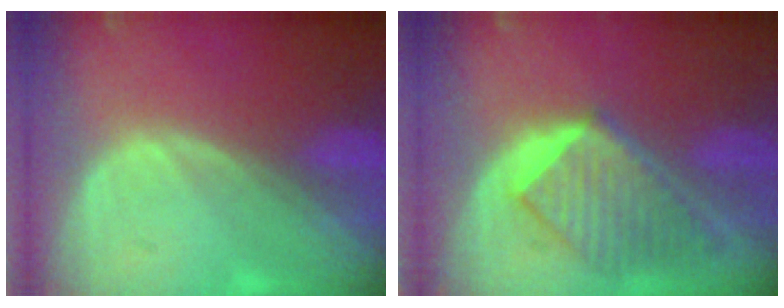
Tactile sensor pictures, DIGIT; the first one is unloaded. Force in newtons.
{"total": 8.0, "press": 7.5, "slide": 2.7}